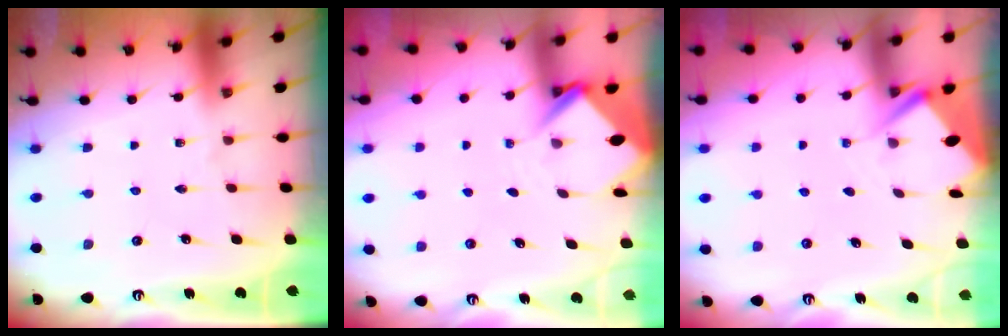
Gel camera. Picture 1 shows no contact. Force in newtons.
{"total": 3.7, "press": 3.7, "slide": 0.3}
{"total": 2.9, "press": 2.9, "slide": 0.4}